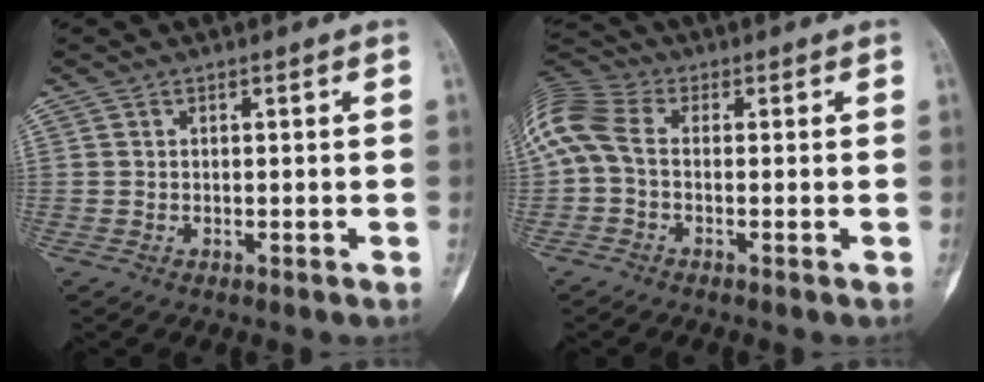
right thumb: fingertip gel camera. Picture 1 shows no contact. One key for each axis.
{"total": 10.7, "fx": 0.0, "fy": 6.9, "fz": 8.1, "tx": -0.193, "ty": 0.025, "tz": -0.012}